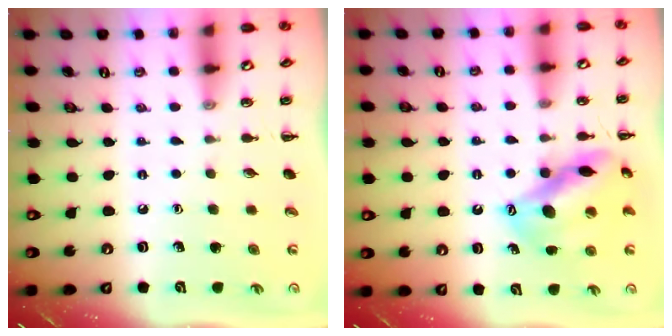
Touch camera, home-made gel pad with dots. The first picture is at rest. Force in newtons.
{"total": 14.6, "press": 14.1, "slide": 3.7}